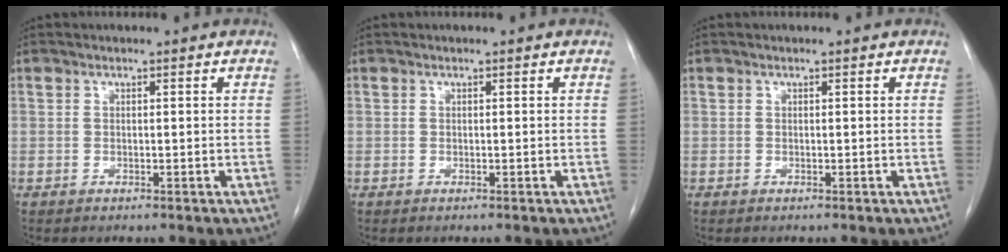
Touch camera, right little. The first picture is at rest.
{"total": 0.0}
{"total": 0.0}